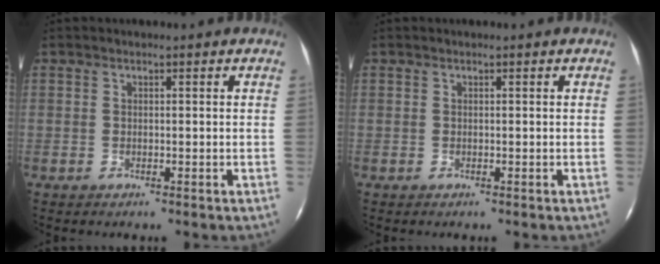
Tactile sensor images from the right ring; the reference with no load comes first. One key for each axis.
{"total": 0.0}